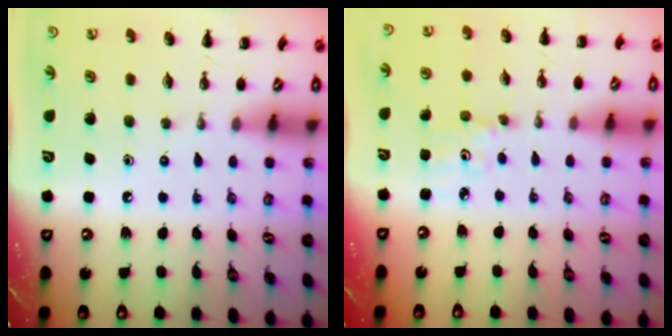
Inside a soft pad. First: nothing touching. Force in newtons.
{"total": 1.9, "press": 1.9, "slide": 0.4}